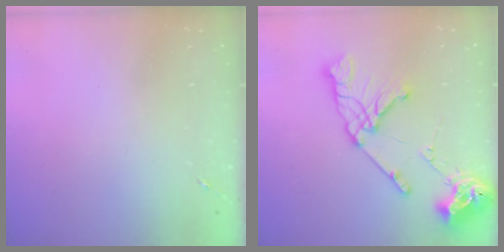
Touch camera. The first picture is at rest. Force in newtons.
{"total": 18.8, "press": 18.7, "slide": 1.7}